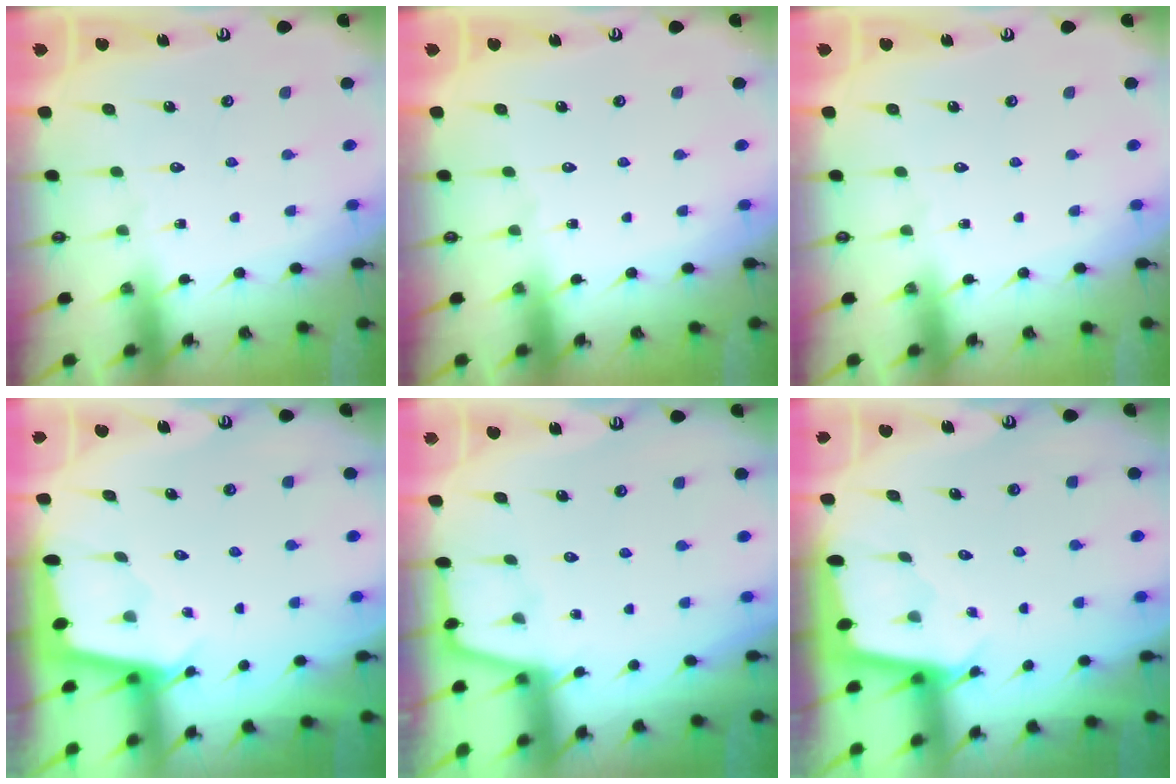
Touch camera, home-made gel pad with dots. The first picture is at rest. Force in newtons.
{"total": 0.0}
{"total": 0.0}
{"total": 1.8, "press": 1.8, "slide": 0.2}
{"total": 1.5, "press": 1.5, "slide": 0.2}
{"total": 1.9, "press": 1.9, "slide": 0.2}